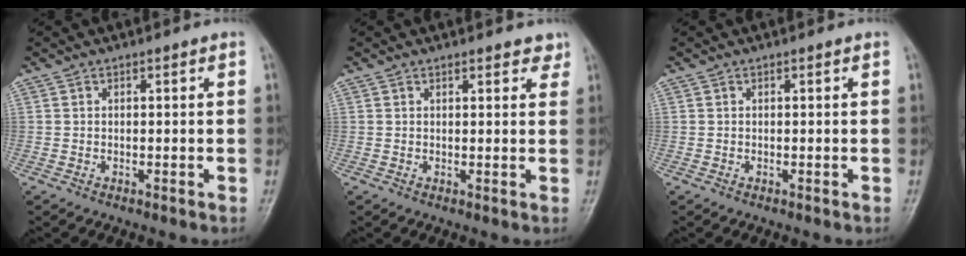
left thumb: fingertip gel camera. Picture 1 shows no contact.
{"total": 3.2, "force": [2.5, 1.3, 1.5], "torque": [0.005, -0.008, 0.025]}
{"total": 0.0}